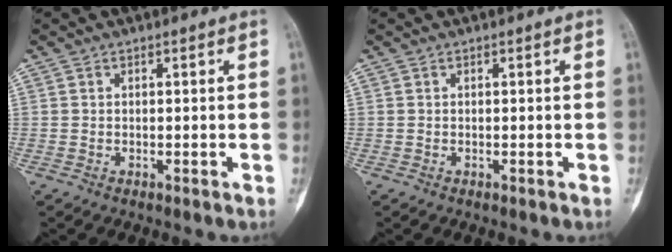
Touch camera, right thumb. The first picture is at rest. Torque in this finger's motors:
{"motor_torque": [2.51, 2.51, -0.01, 0.01, 0.00]}